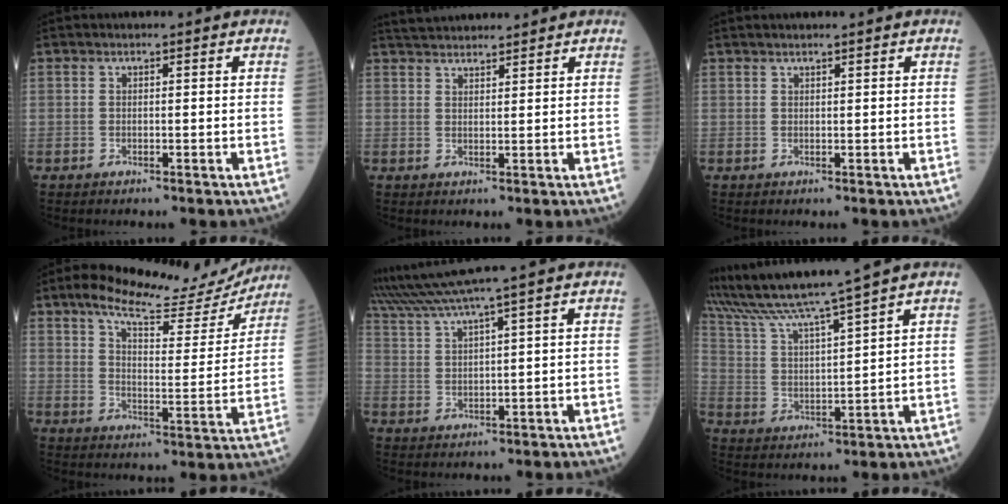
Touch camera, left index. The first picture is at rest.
{"total": 6.7, "force": [6.3, 0.7, 2.1], "torque": [-0.039, 0.030, 0.107]}
{"total": 1.9, "force": [1.5, -0.2, 1.1], "torque": [-0.015, 0.014, 0.029]}
{"total": 16.0, "force": [14.1, 3.4, 6.9], "torque": [-0.103, -0.008, 0.192]}
{"total": 7.8, "force": [6.5, -2.7, 3.4], "torque": [-0.070, 0.008, 0.127]}
{"total": 12.3, "force": [10.6, -2.7, 5.8], "torque": [-0.112, -0.001, 0.196]}